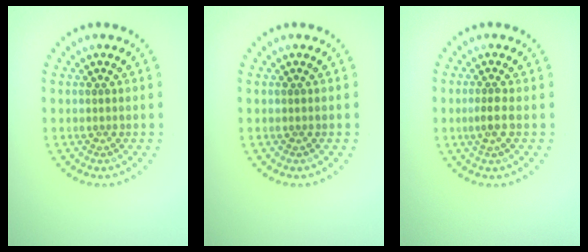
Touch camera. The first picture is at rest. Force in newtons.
{"total": 0.0}
{"total": 1.3, "press": 1.2, "slide": 0.6}